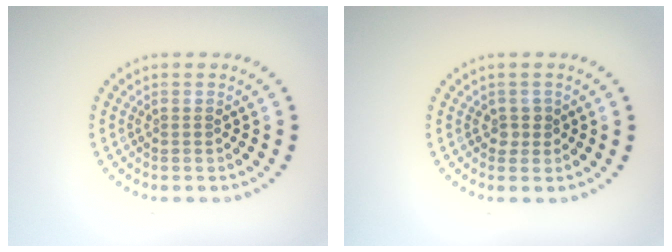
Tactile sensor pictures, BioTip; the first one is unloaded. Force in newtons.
{"total": 1.1, "press": 1.0, "slide": 0.5}